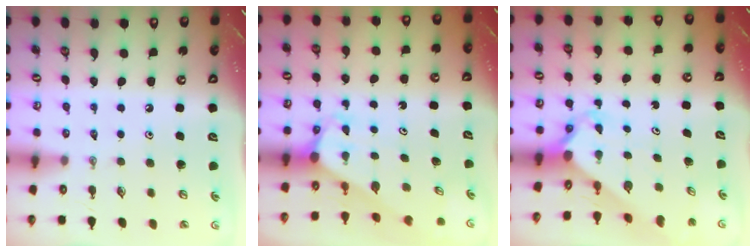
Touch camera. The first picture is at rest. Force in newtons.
{"total": 3.0, "press": 3.0, "slide": 0.1}
{"total": 2.3, "press": 2.3, "slide": 0.2}